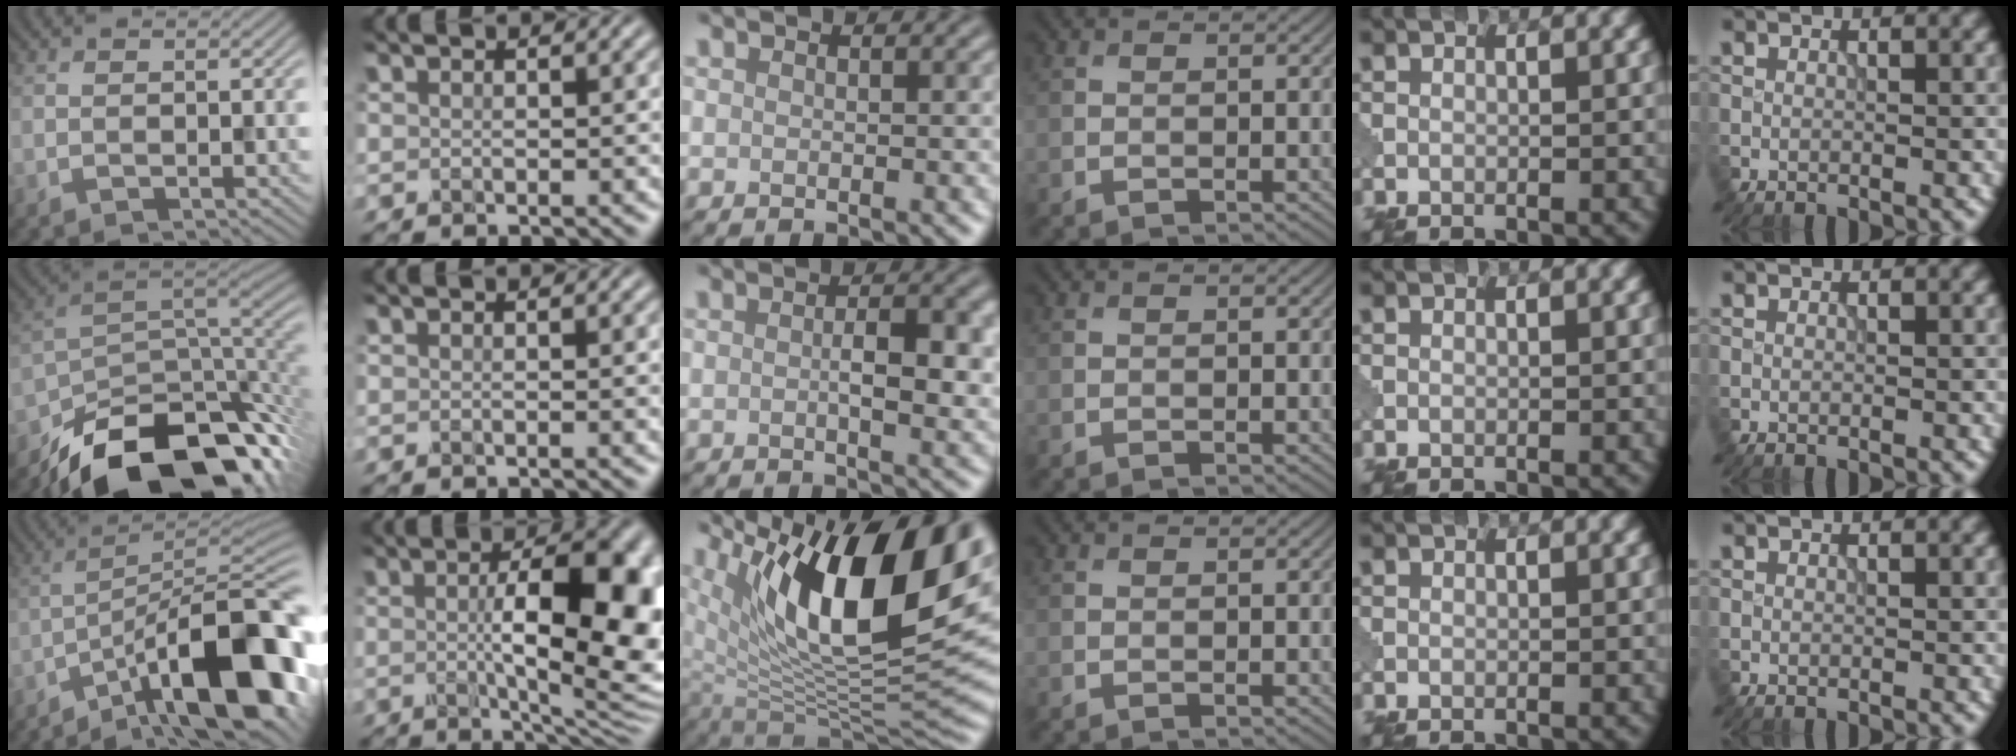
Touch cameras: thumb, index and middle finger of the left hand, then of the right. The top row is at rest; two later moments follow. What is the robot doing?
{"motion": "shake", "object": "medicine bottle"}